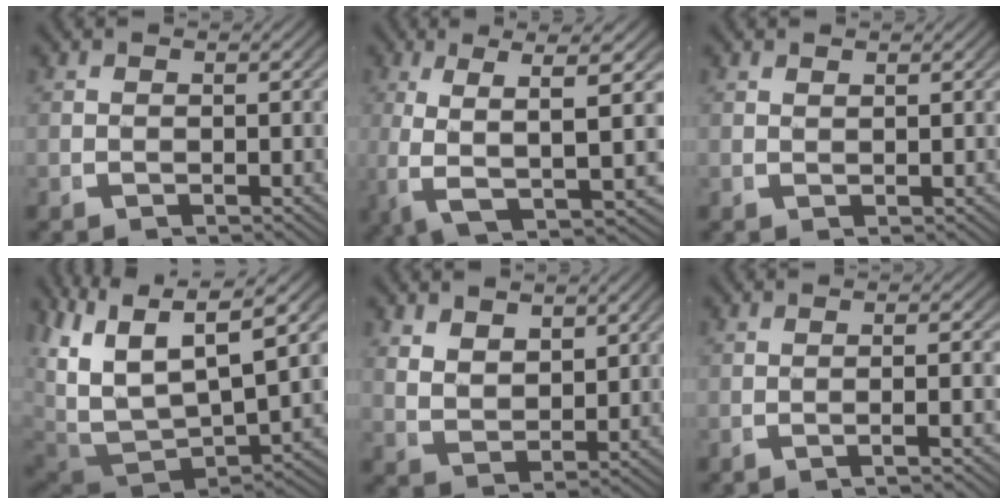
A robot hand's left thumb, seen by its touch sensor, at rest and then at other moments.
{"total": 10.0, "force": [-0.5, 4.2, 9.0], "torque": [-0.166, -0.021, 0.008]}
{"total": 0.7, "force": [0.7, -0.1, 0.1], "torque": [-0.001, -0.001, 0.019]}
{"total": 15.7, "force": [-0.6, 11.6, 10.6], "torque": [-0.251, -0.070, 0.013]}
{"total": 3.5, "force": [1.9, 2.1, 1.9], "torque": [-0.039, -0.016, 0.050]}
{"total": 2.7, "force": [-1.0, -0.2, 2.5], "torque": [-0.044, 0.009, -0.019]}